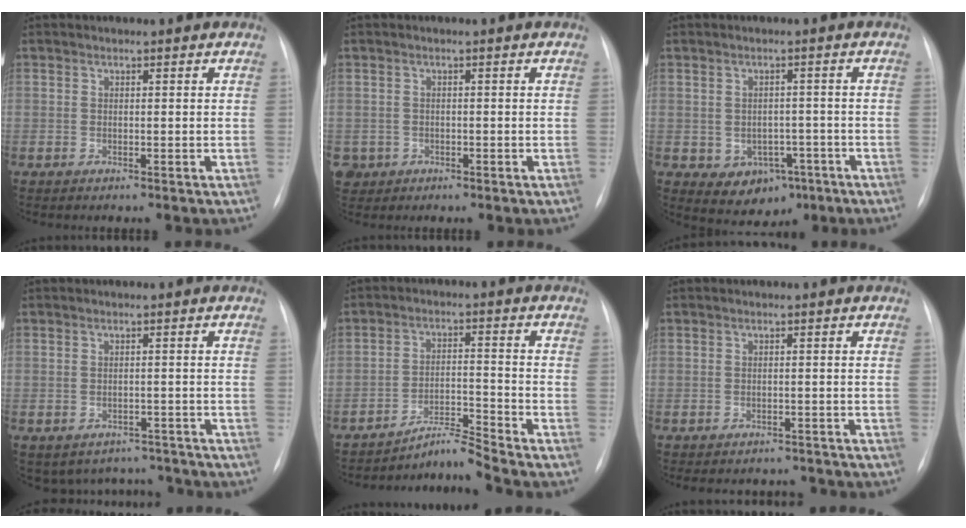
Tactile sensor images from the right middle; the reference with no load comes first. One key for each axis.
{"total": 3.0, "fx": -1.2, "fy": 2.8, "fz": 0.1, "tx": 0.000, "ty": 0.007, "tz": -0.019}
{"total": 6.4, "fx": -2.8, "fy": 4.9, "fz": 3.0, "tx": -0.040, "ty": 0.011, "tz": -0.027}
{"total": 6.7, "fx": -5.7, "fy": 3.4, "fz": 0.2, "tx": 0.009, "ty": 0.021, "tz": -0.066}
{"total": 5.2, "fx": -4.9, "fy": -1.7, "fz": 0.1, "tx": -0.011, "ty": -0.004, "tz": -0.083}
{"total": 6.6, "fx": -5.9, "fy": 2.7, "fz": 0.7, "tx": -0.003, "ty": 0.011, "tz": -0.065}